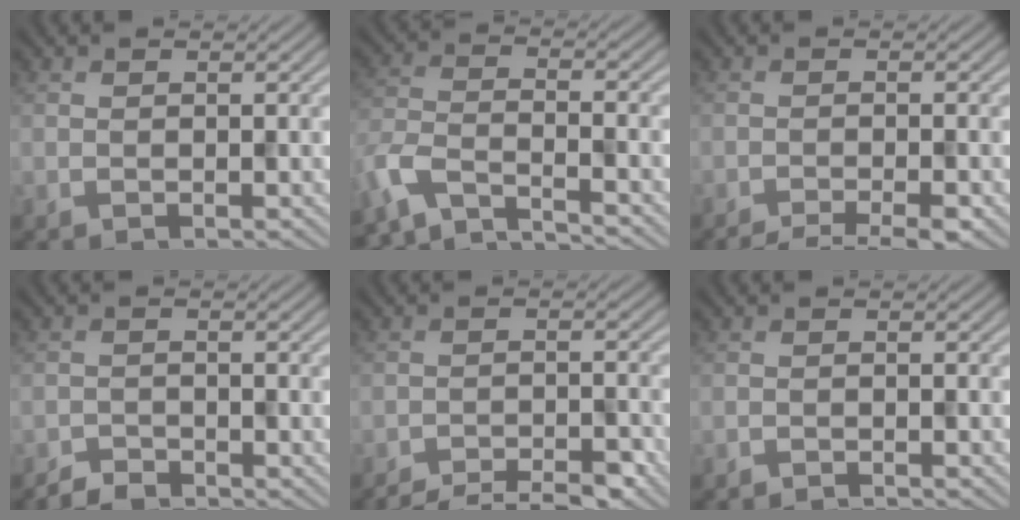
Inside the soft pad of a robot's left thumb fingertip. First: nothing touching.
{"total": 7.1, "force": [-6.1, 1.5, 3.3], "torque": [-0.074, -0.014, -0.126]}
{"total": 4.8, "force": [-3.9, 0.7, 2.8], "torque": [-0.042, -0.003, -0.063]}
{"total": 2.1, "force": [-2.0, 0.5, 0.5], "torque": [-0.005, 0.000, -0.041]}
{"total": 6.9, "force": [-6.1, 1.3, 2.8], "torque": [-0.043, 0.000, -0.090]}
{"total": 1.1, "force": [-1.0, -0.1, 0.4], "torque": [0.001, -0.001, -0.020]}